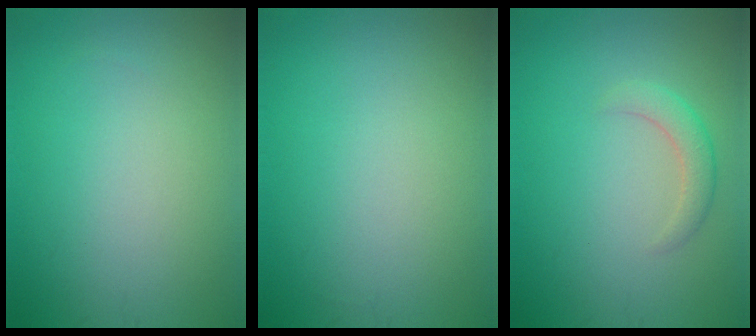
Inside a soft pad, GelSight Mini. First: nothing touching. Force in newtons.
{"total": 0.0}
{"total": 2.0, "press": 1.9, "slide": 0.2}